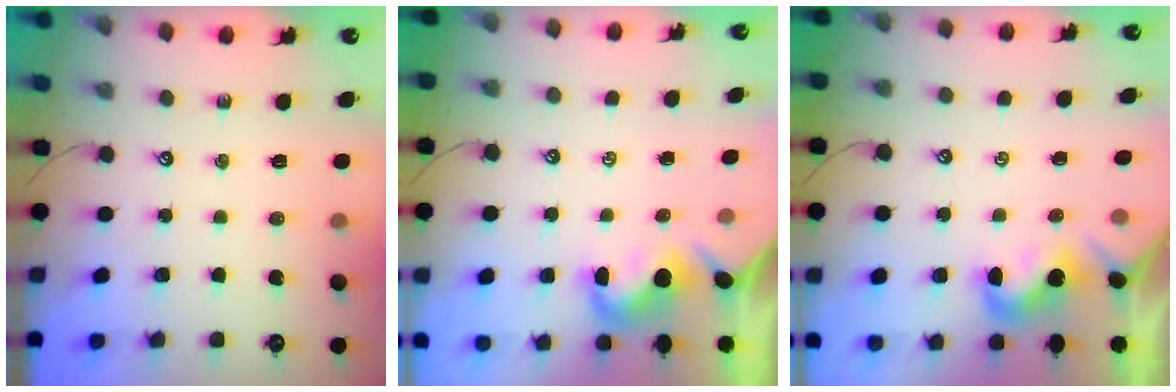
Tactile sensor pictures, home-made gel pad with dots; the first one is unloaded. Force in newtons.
{"total": 1.7, "press": 1.6, "slide": 0.6}
{"total": 0.0}